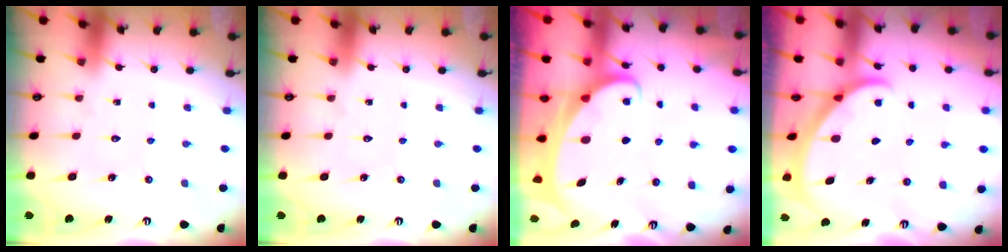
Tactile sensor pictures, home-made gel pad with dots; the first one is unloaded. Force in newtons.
{"total": 0.0}
{"total": 2.6, "press": 2.6, "slide": 0.5}
{"total": 2.1, "press": 2.1, "slide": 0.1}